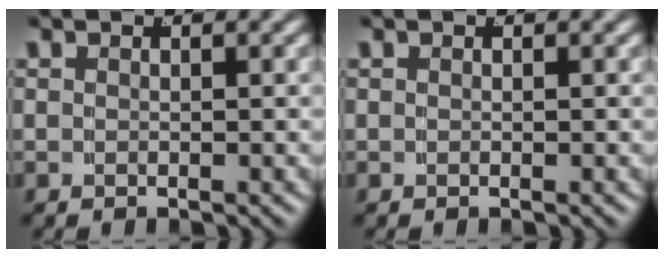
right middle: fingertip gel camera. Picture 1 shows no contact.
{"total": 0.0}